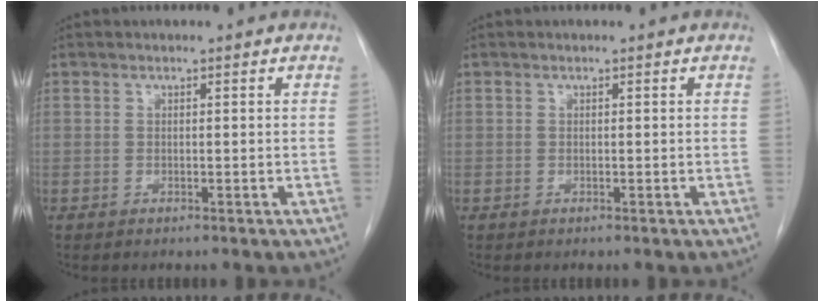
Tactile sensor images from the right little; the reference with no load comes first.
{"total": 0.0}